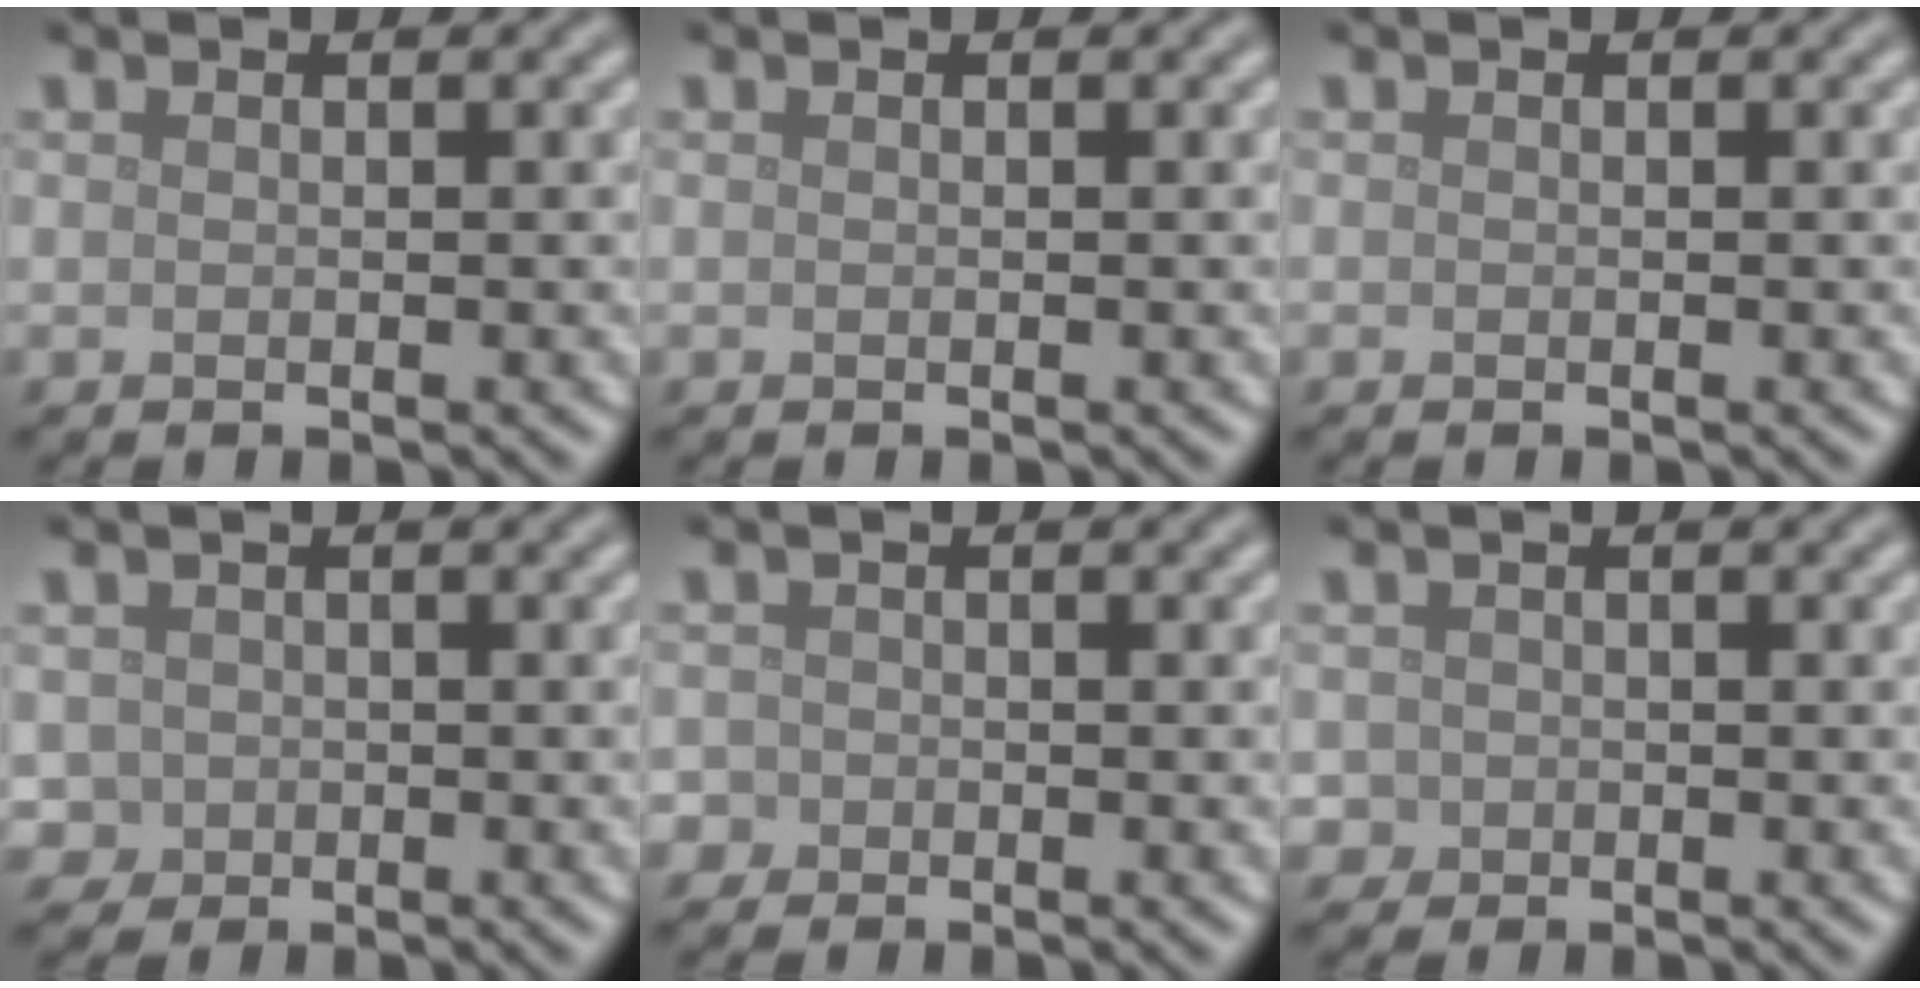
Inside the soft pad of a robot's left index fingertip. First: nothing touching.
{"total": 0.0}
{"total": 0.0}
{"total": 1.4, "force": [-0.2, 1.4, 0.1], "torque": [0.007, -0.003, -0.003]}
{"total": 1.4, "force": [-0.5, 1.3, 0.1], "torque": [0.010, 0.002, -0.015]}
{"total": 1.1, "force": [-0.2, 1.1, 0.0], "torque": [0.012, -0.003, -0.005]}